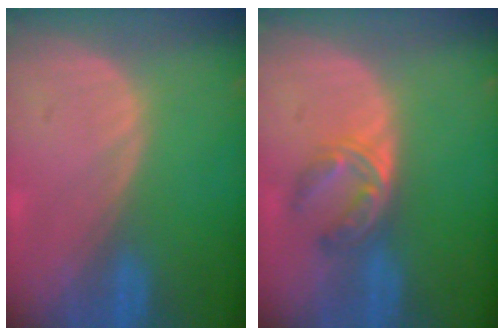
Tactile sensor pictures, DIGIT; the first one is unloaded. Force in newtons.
{"total": 5.7, "press": 4.7, "slide": 3.2}